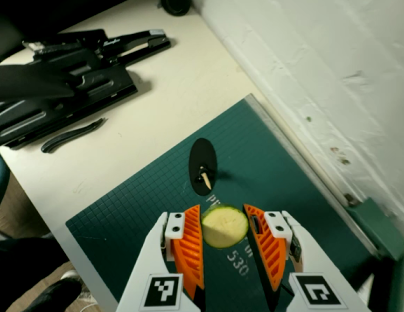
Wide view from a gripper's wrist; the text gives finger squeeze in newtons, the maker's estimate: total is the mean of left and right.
{"total": 8.5, "left": 8.4, "right": 8.6}